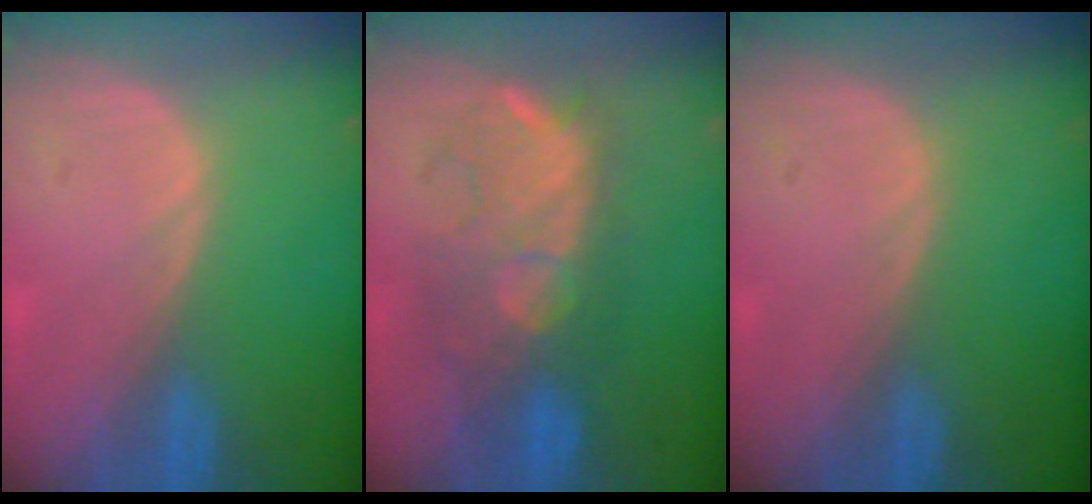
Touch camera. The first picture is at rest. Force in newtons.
{"total": 9.0, "press": 9.0, "slide": 1.2}
{"total": 0.0}